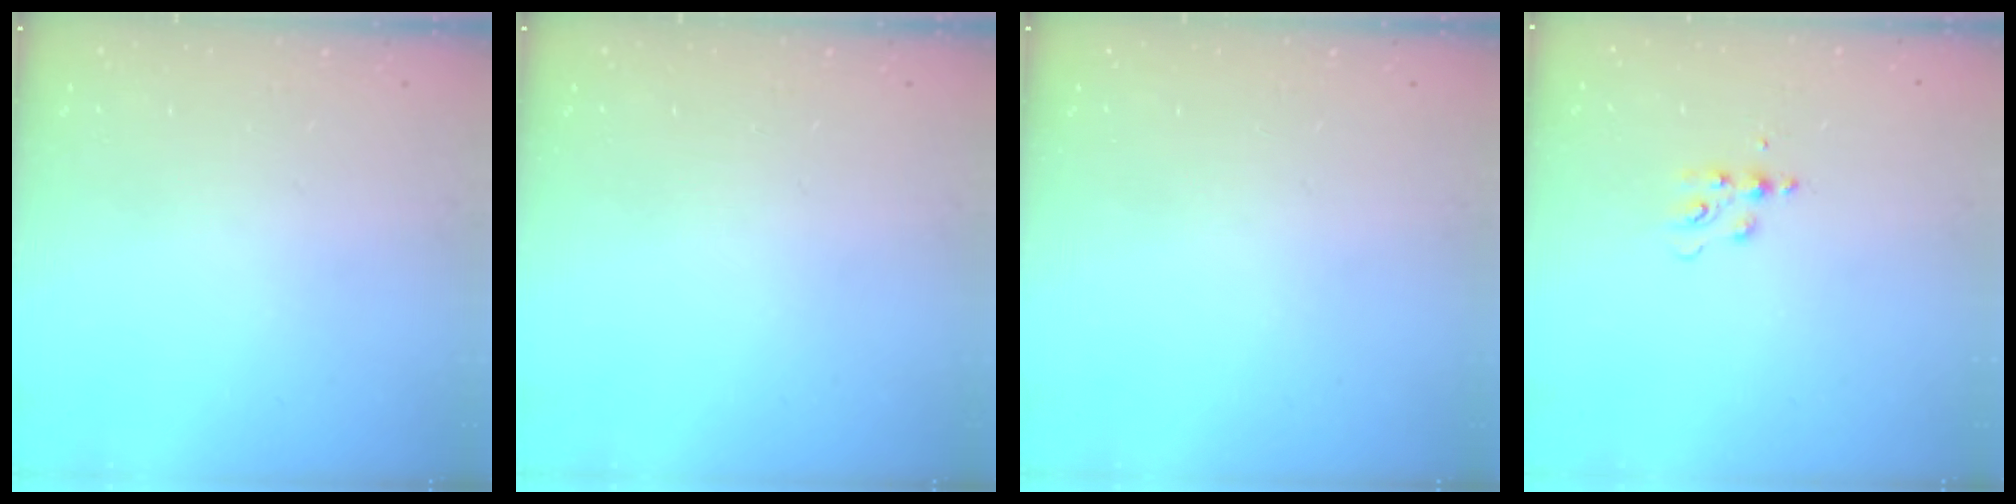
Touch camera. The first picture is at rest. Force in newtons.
{"total": 0.0}
{"total": 0.0}
{"total": 4.7, "press": 4.7, "slide": 0.5}